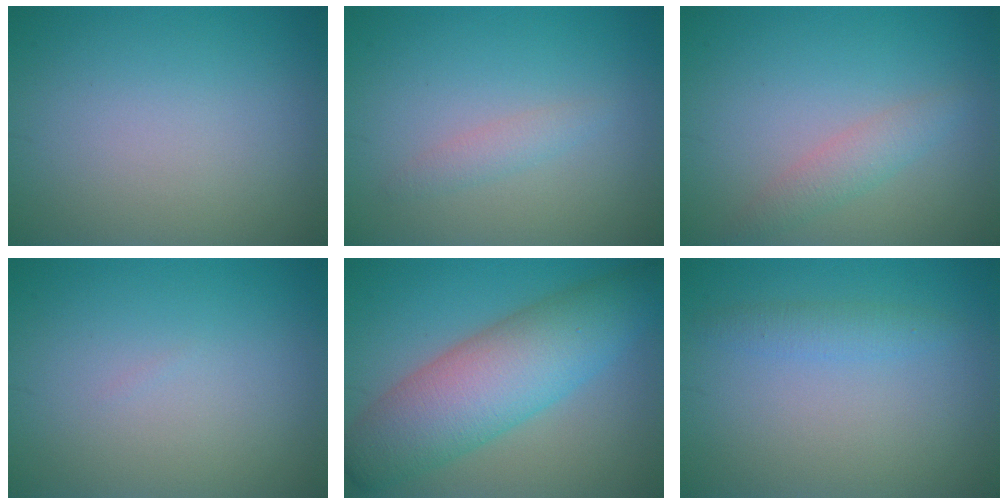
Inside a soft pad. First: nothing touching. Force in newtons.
{"total": 1.3, "press": 1.3, "slide": 0.0}
{"total": 2.0, "press": 2.0, "slide": 0.1}
{"total": 0.0}
{"total": 9.1, "press": 9.1, "slide": 0.2}
{"total": 1.6, "press": 1.6, "slide": 0.1}